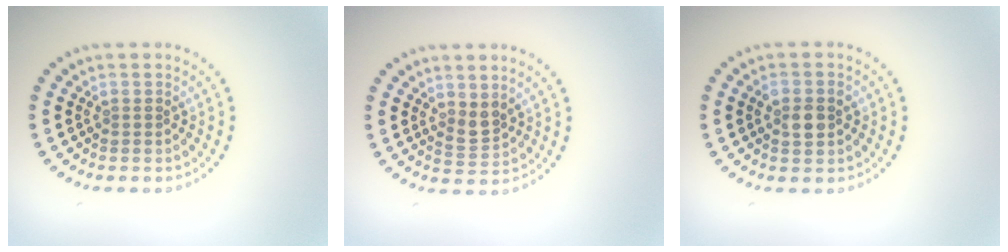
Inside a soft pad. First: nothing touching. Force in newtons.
{"total": 1.7, "press": 1.3, "slide": 1.0}
{"total": 2.5, "press": 2.5, "slide": 0.2}